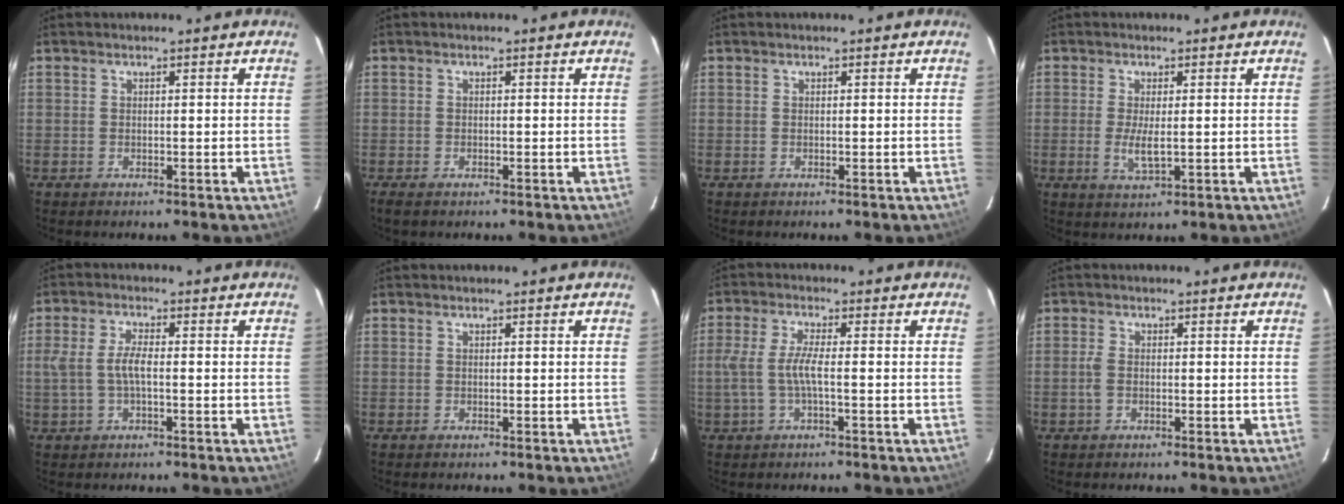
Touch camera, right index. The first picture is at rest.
{"total": 1.5, "force": [-0.8, 0.7, 1.0], "torque": [-0.021, -0.004, -0.014]}
{"total": 0.0}
{"total": 3.7, "force": [-0.3, 0.9, 3.6], "torque": [-0.074, -0.010, -0.006]}
{"total": 4.9, "force": [-0.6, 1.7, 4.5], "torque": [-0.093, 0.004, -0.008]}
{"total": 0.0}
{"total": 5.4, "force": [-1.1, 0.7, 5.3], "torque": [-0.115, -0.001, -0.018]}
{"total": 1.9, "force": [-0.4, 1.1, 1.5], "torque": [-0.038, 0.002, -0.008]}